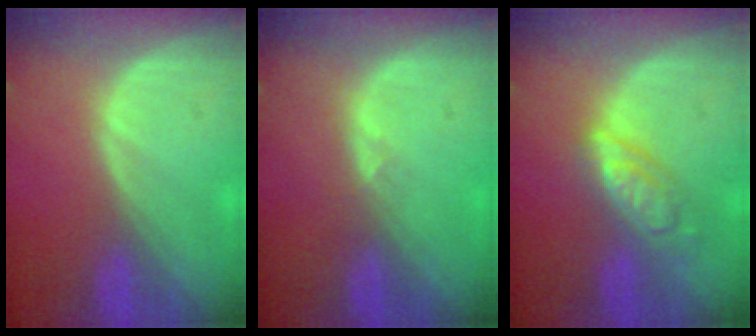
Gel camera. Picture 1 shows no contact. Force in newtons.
{"total": 0.7, "press": 0.6, "slide": 0.3}
{"total": 6.1, "press": 5.3, "slide": 2.9}